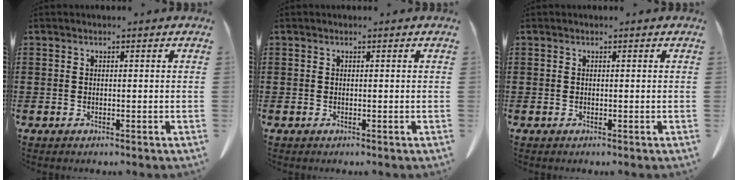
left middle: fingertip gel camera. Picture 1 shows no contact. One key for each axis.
{"total": 0.0}
{"total": 0.0}